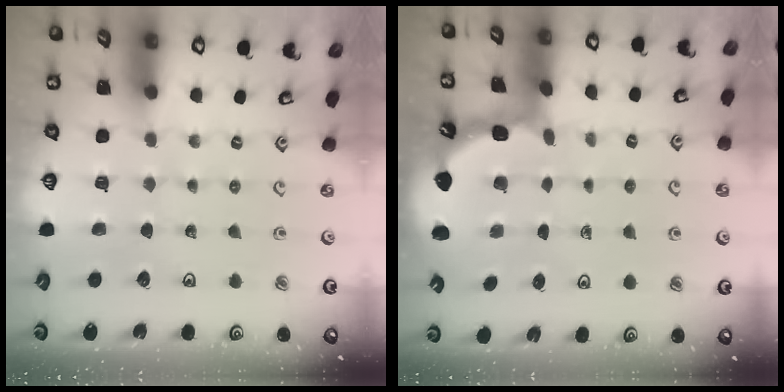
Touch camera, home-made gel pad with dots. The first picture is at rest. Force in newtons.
{"total": 2.0, "press": 2.0, "slide": 0.2}